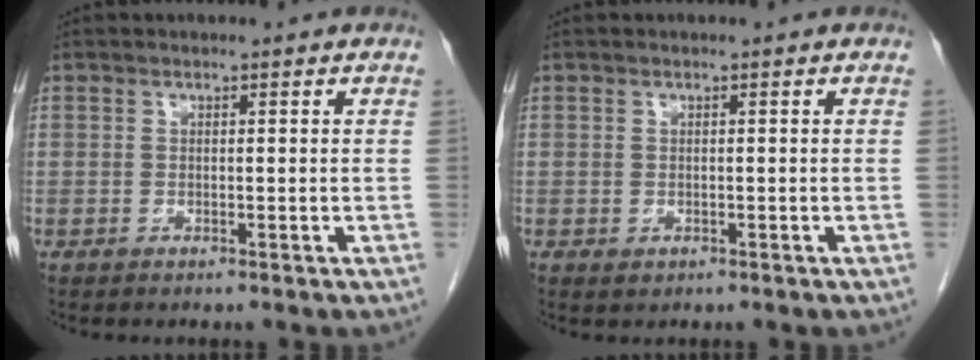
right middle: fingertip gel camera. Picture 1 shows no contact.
{"total": 0.6, "force": [-0.2, 0.5, 0.3], "torque": [-0.010, -0.002, 0.002]}